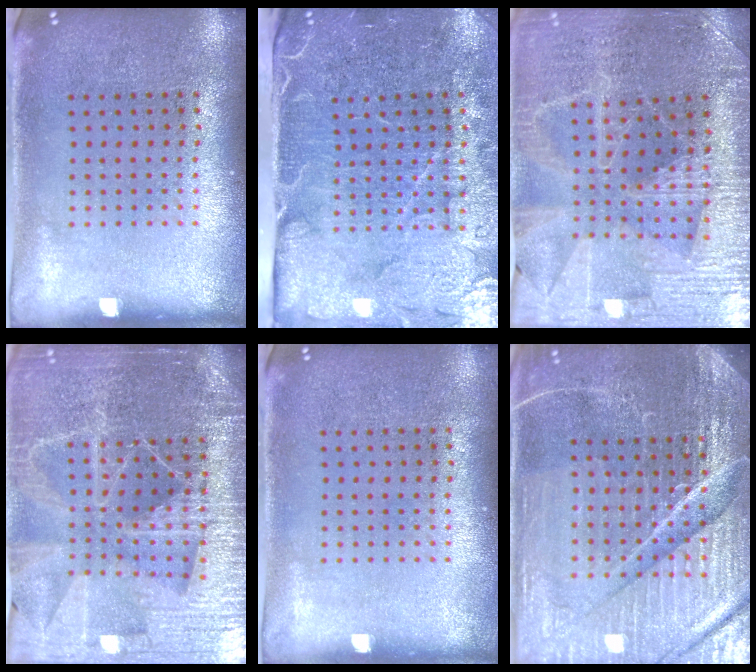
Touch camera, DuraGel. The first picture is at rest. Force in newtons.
{"total": 4.6, "press": 3.9, "slide": 2.5}
{"total": 3.4, "press": 3.3, "slide": 0.7}
{"total": 5.5, "press": 4.9, "slide": 2.6}
{"total": 0.0}
{"total": 6.2, "press": 5.6, "slide": 2.8}